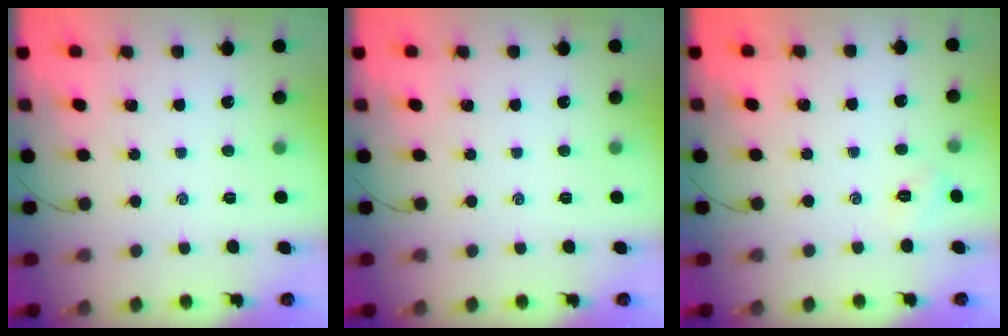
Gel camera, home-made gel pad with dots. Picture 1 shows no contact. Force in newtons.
{"total": 0.0}
{"total": 2.8, "press": 2.7, "slide": 0.8}